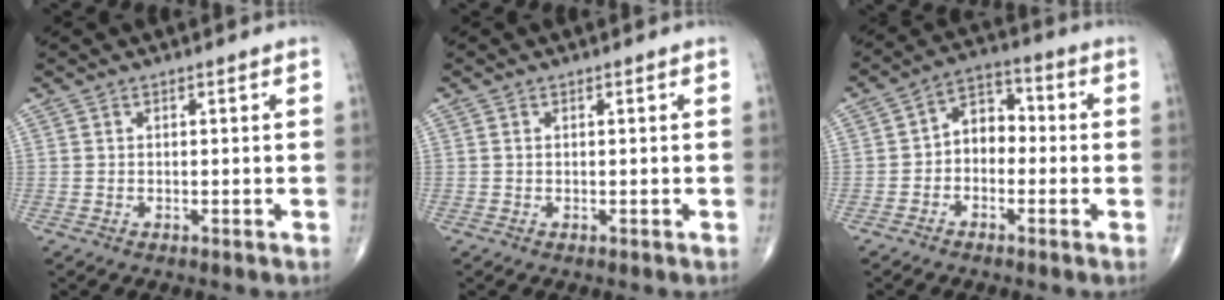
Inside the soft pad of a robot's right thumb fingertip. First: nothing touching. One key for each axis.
{"total": 0.0}
{"total": 6.6, "fx": -1.0, "fy": 4.9, "fz": 4.3, "tx": -0.041, "ty": 0.032, "tz": -0.036}